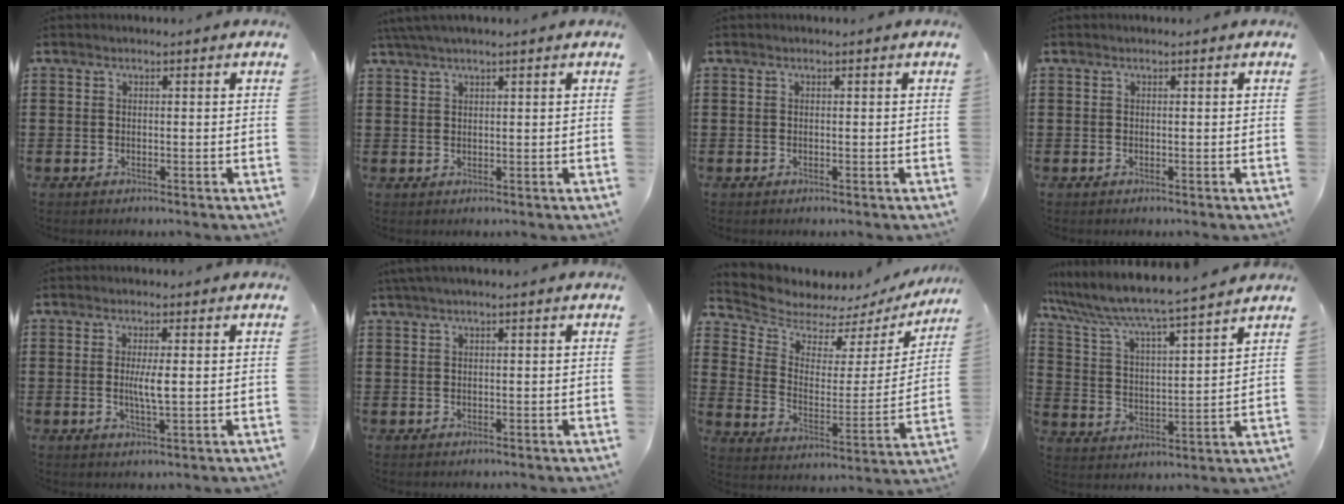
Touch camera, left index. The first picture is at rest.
{"total": 2.3, "force": [1.7, -0.1, 1.5], "torque": [-0.031, 0.000, 0.032]}
{"total": 0.0}
{"total": 0.0}
{"total": 3.7, "force": [0.3, 0.5, 3.6], "torque": [-0.069, -0.002, 0.003]}
{"total": 1.5, "force": [1.0, -0.1, 1.1], "torque": [-0.020, -0.001, 0.019]}
{"total": 5.5, "force": [5.1, 2.0, 0.7], "torque": [-0.050, -0.041, 0.085]}
{"total": 6.1, "force": [5.7, -0.2, 2.2], "torque": [-0.071, -0.043, 0.089]}